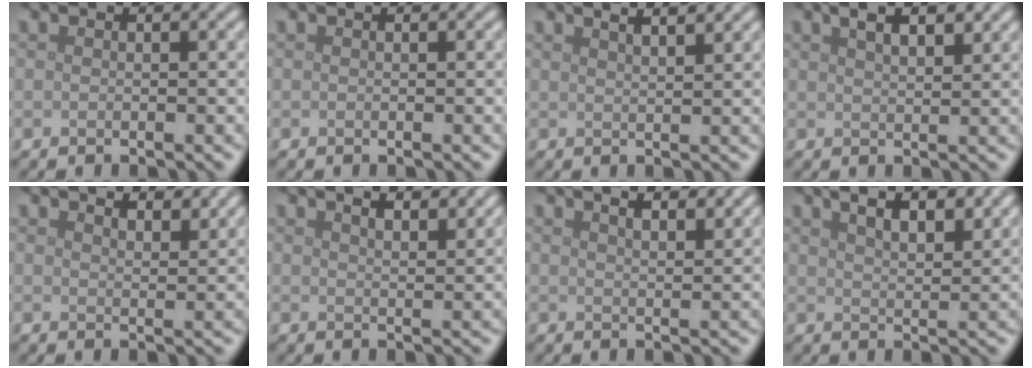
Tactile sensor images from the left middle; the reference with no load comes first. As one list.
[{"total": 0.0}, {"total": 5.0, "force": [3.4, 2.0, 3.1], "torque": [-0.015, 0.039, 0.013]}, {"total": 4.4, "force": [2.8, 1.6, 3.0], "torque": [-0.035, 0.014, 0.030]}, {"total": 4.3, "force": [3.6, 1.1, 1.9], "torque": [-0.017, 0.006, 0.034]}, {"total": 5.4, "force": [3.9, 2.1, 3.2], "torque": [-0.025, 0.029, 0.023]}, {"total": 6.0, "force": [4.1, 2.3, 3.6], "torque": [-0.029, 0.035, 0.026]}, {"total": 6.6, "force": [4.4, 2.5, 4.2], "torque": [-0.038, 0.025, 0.043]}]